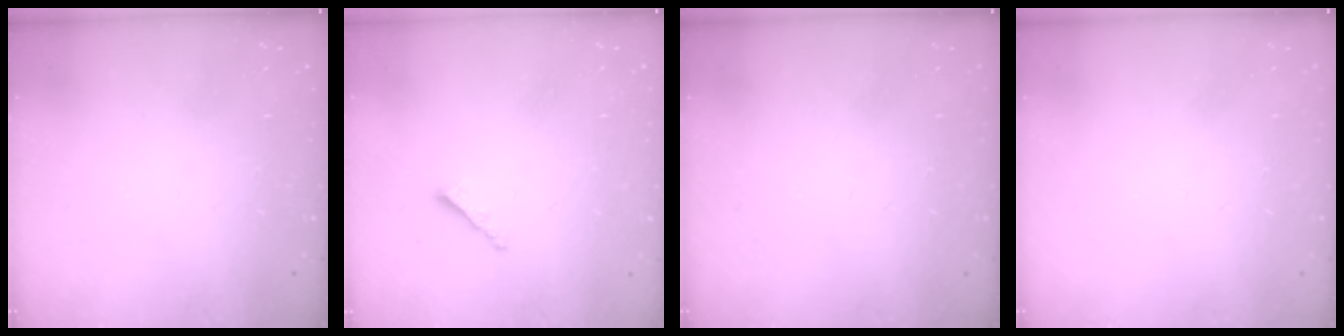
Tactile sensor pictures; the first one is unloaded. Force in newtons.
{"total": 1.8, "press": 1.7, "slide": 0.5}
{"total": 0.0}
{"total": 0.0}